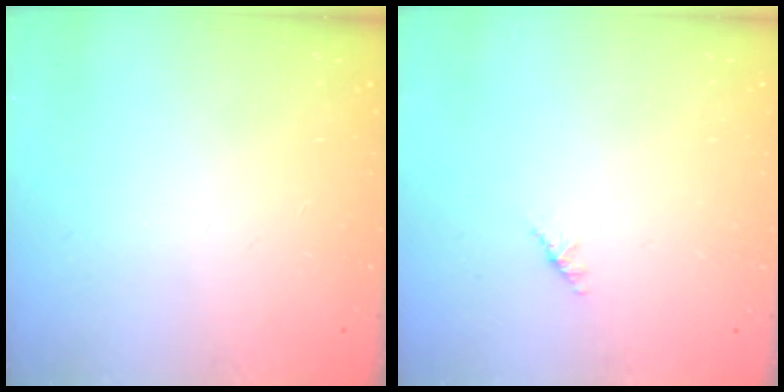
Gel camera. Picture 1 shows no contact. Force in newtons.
{"total": 1.4, "press": 1.3, "slide": 0.4}